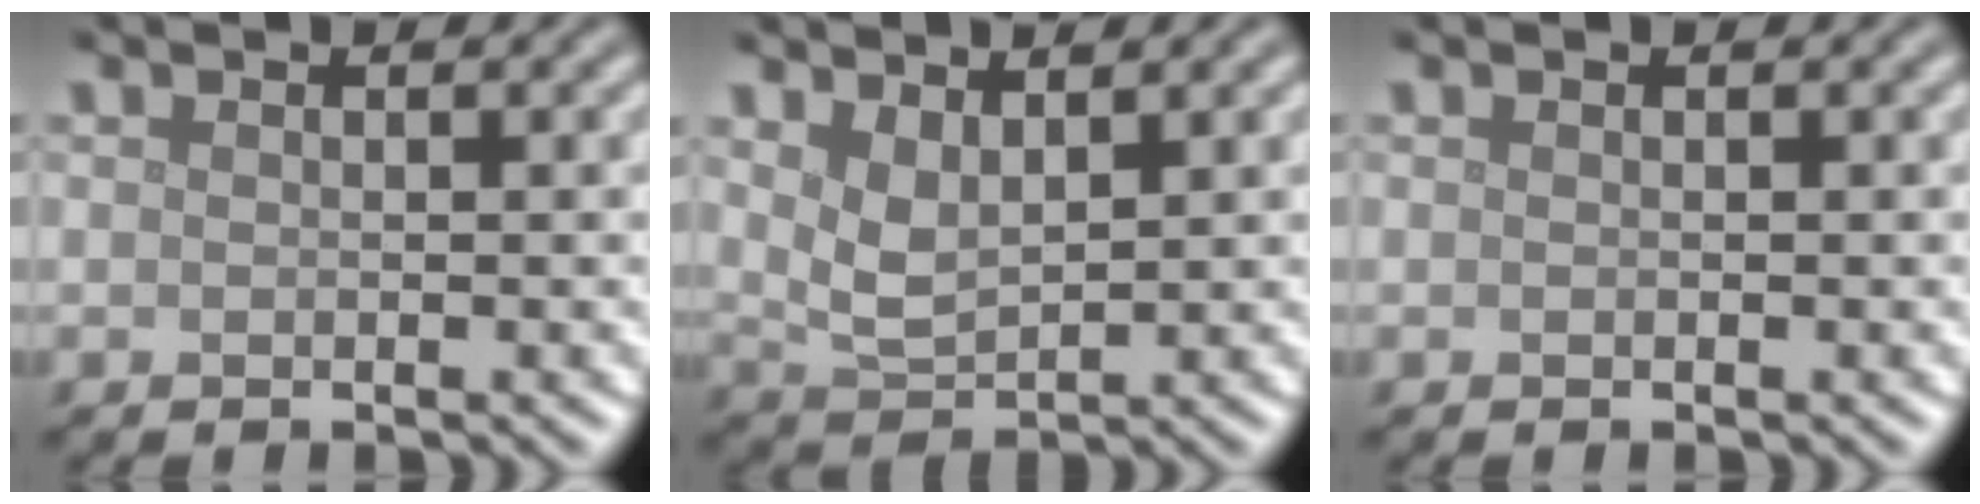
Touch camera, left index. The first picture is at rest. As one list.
[{"total": 2.8, "force": [1.5, 1.2, 2.0], "torque": [-0.048, -0.006, 0.035]}, {"total": 0.0}]